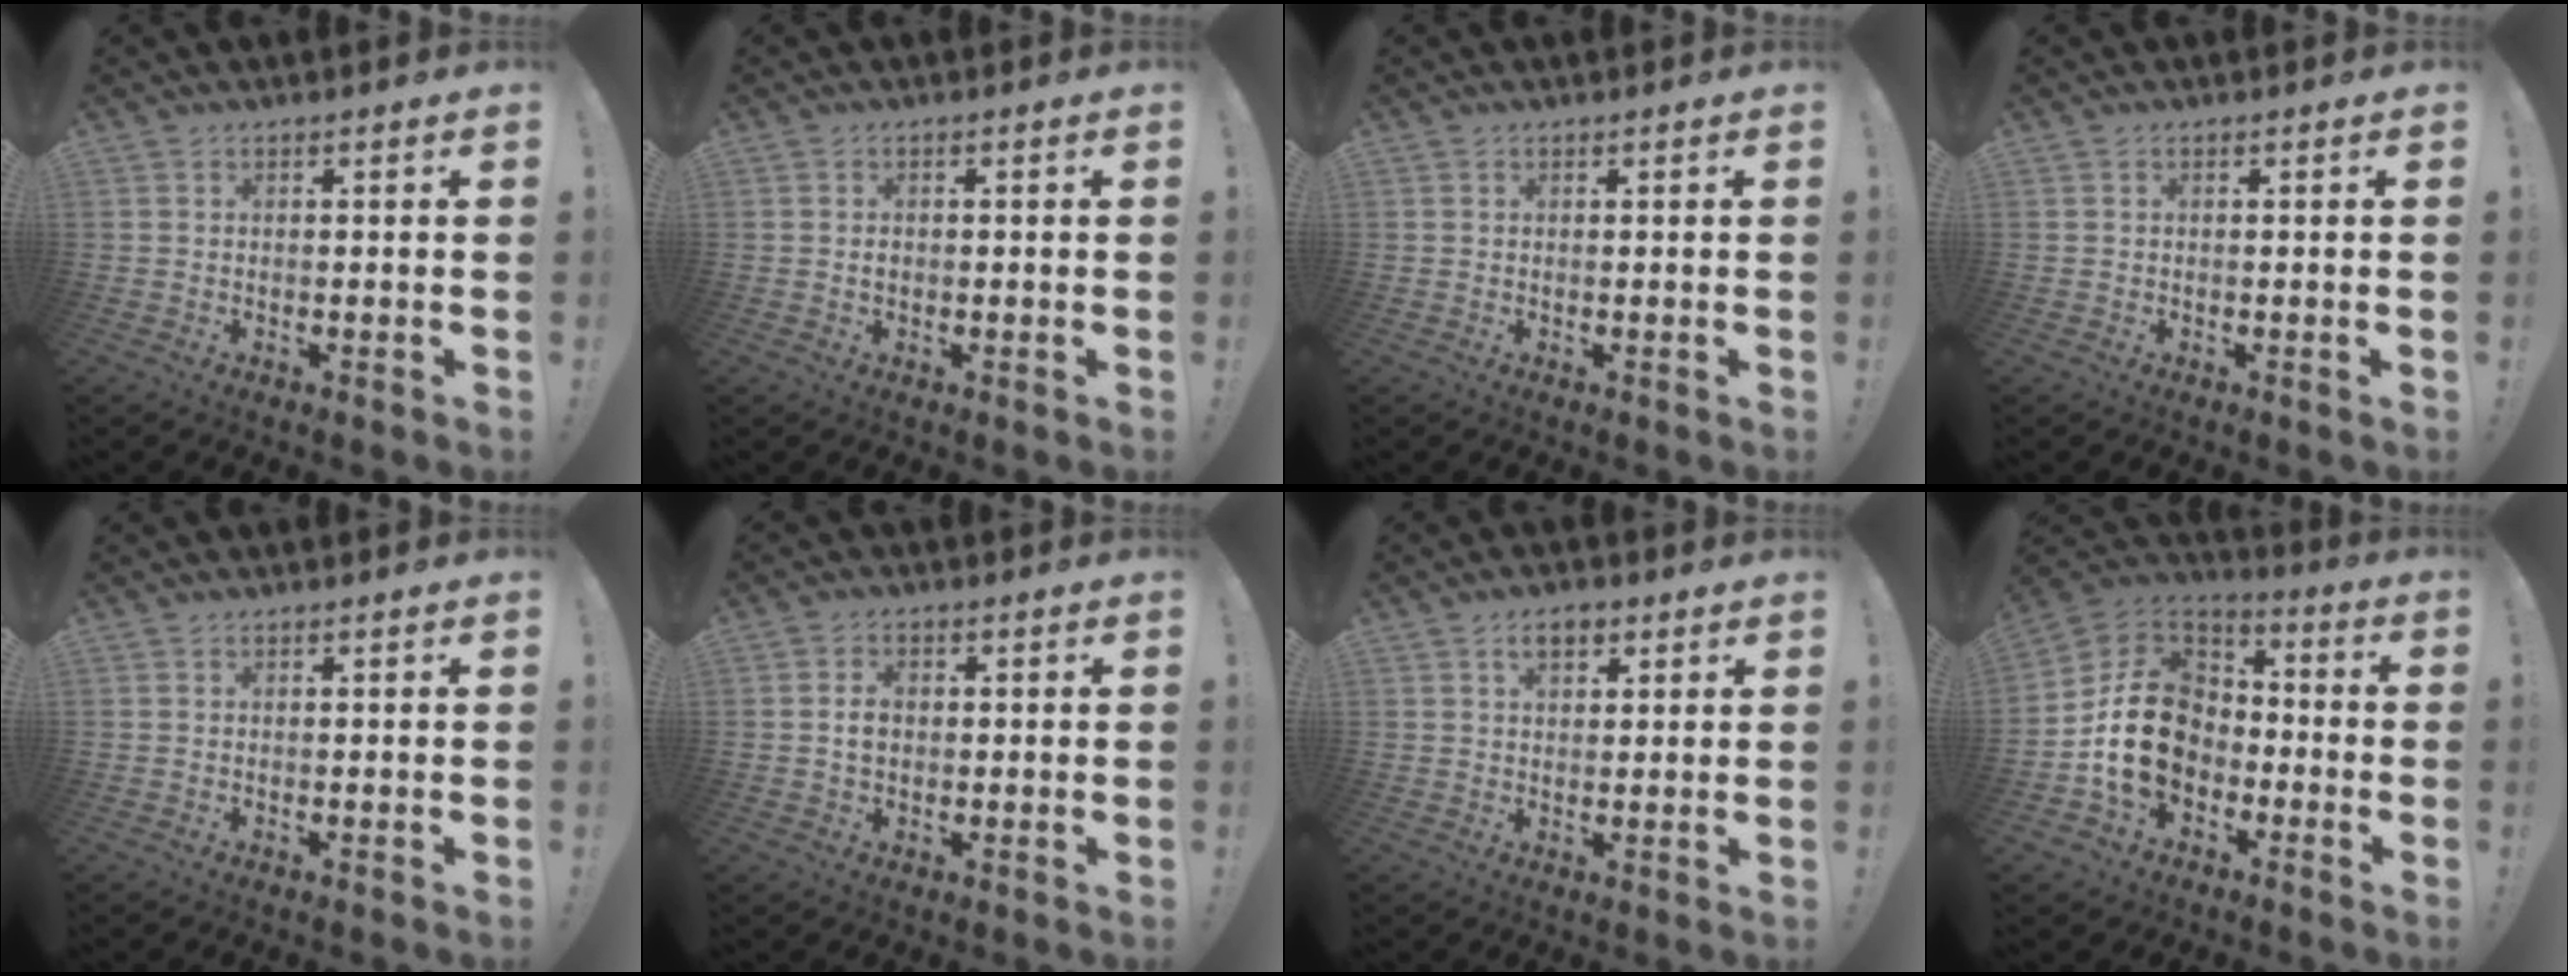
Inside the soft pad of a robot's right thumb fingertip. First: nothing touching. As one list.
[{"total": 0.9, "force": [-0.2, 0.7, 0.4], "torque": [-0.001, -0.001, -0.006]}, {"total": 0.0}, {"total": 0.0}, {"total": 0.0}, {"total": 3.6, "force": [0.2, 2.7, 2.4], "torque": [-0.025, -0.002, 0.000]}, {"total": 4.5, "force": [2.2, 2.7, 2.7], "torque": [-0.032, 0.000, 0.036]}, {"total": 18.4, "force": [-3.5, 14.0, 11.3], "torque": [-0.198, 0.033, -0.049]}]